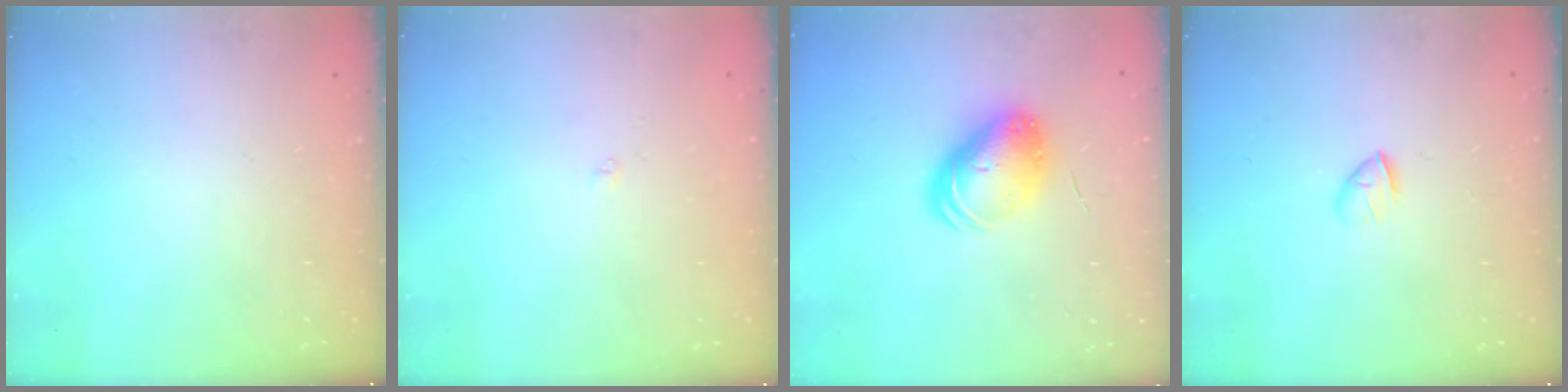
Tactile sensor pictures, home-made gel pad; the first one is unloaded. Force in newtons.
{"total": 1.7, "press": 1.7, "slide": 0.3}
{"total": 9.6, "press": 9.6, "slide": 0.6}
{"total": 2.6, "press": 2.5, "slide": 0.8}